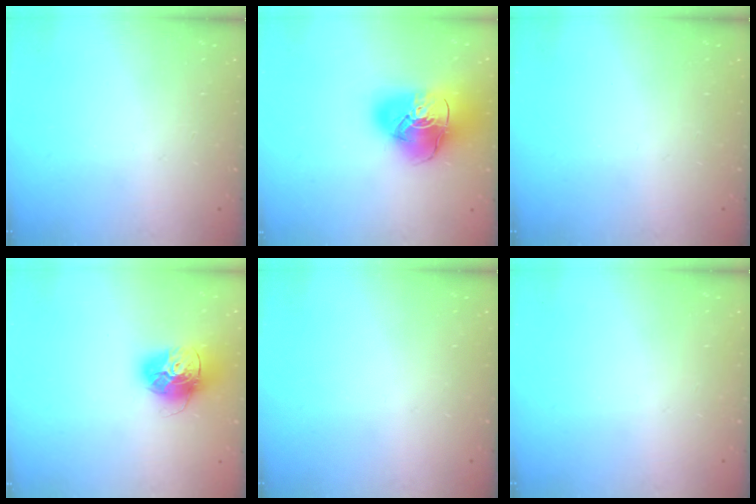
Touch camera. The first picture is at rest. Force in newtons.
{"total": 19.5, "press": 19.4, "slide": 2.3}
{"total": 0.0}
{"total": 14.9, "press": 14.9, "slide": 1.6}
{"total": 0.0}
{"total": 0.0}